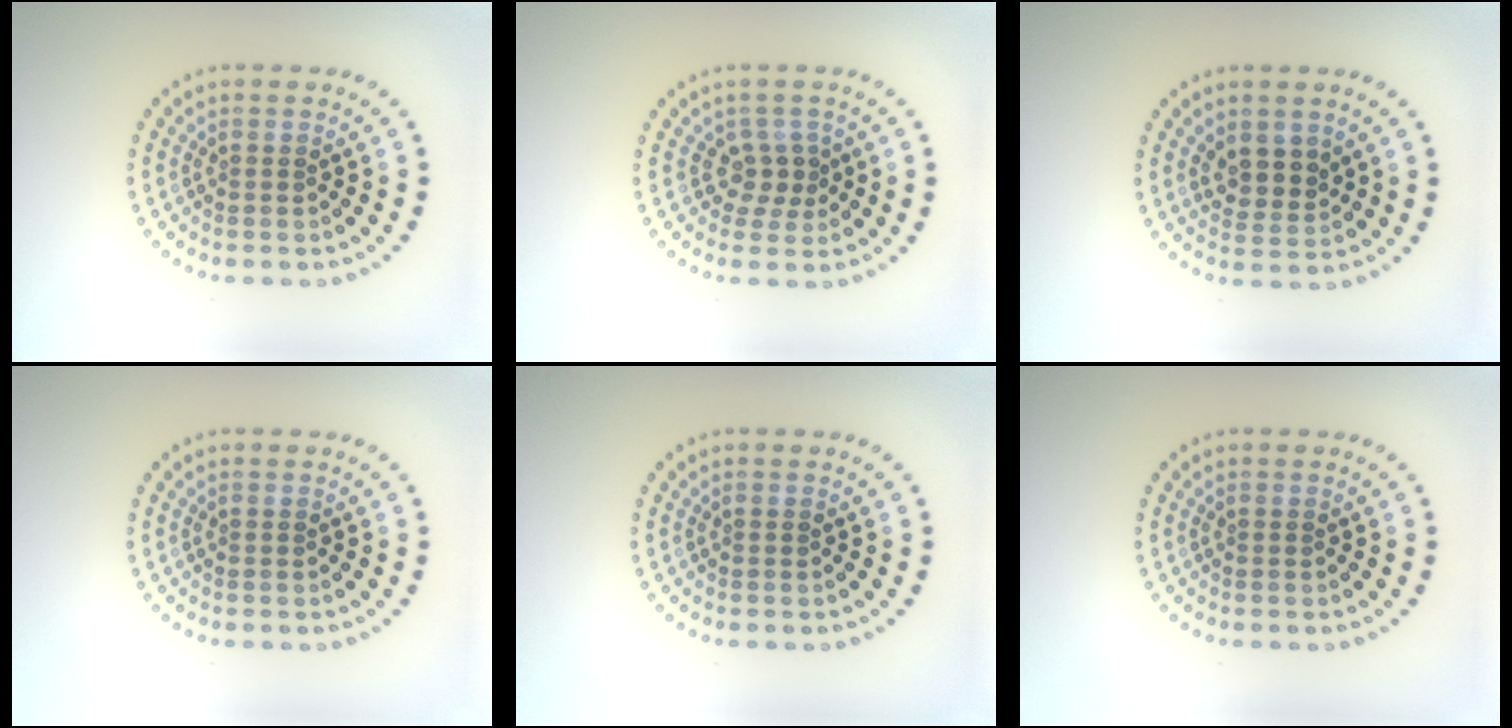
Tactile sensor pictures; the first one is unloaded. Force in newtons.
{"total": 1.9, "press": 1.4, "slide": 1.2}
{"total": 2.5, "press": 2.3, "slide": 1.0}
{"total": 0.0}
{"total": 0.0}
{"total": 0.0}